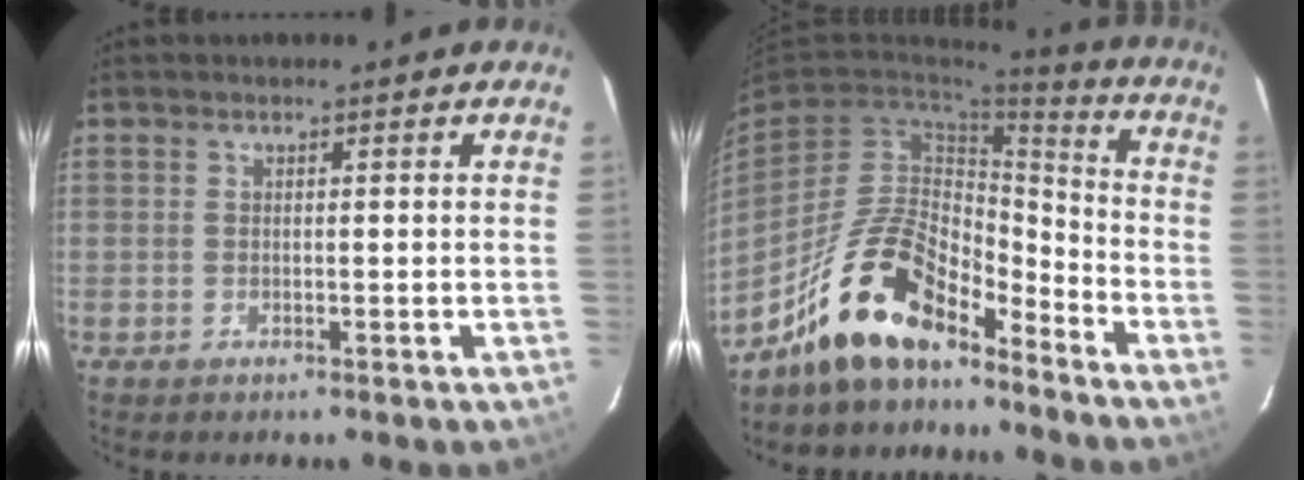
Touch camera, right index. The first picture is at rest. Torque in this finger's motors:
{"motor_torque": [1.04, -1.09, 0.98, 0.21]}